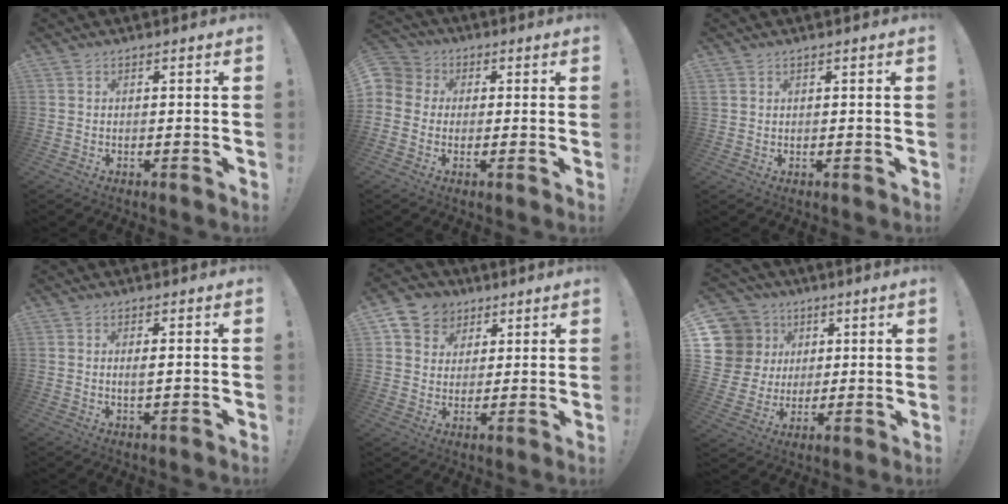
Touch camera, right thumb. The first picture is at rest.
{"total": 5.3, "force": [-0.6, 4.9, 1.8], "torque": [-0.038, 0.011, -0.012]}
{"total": 1.2, "force": [1.0, 0.7, 0.1], "torque": [0.000, 0.000, 0.019]}
{"total": 1.7, "force": [0.4, 0.2, 1.7], "torque": [-0.026, -0.004, 0.005]}
{"total": 9.0, "force": [4.1, 7.7, 2.1], "torque": [-0.030, -0.020, 0.085]}
{"total": 12.3, "force": [4.1, 10.9, 4.0], "torque": [-0.075, -0.013, 0.097]}